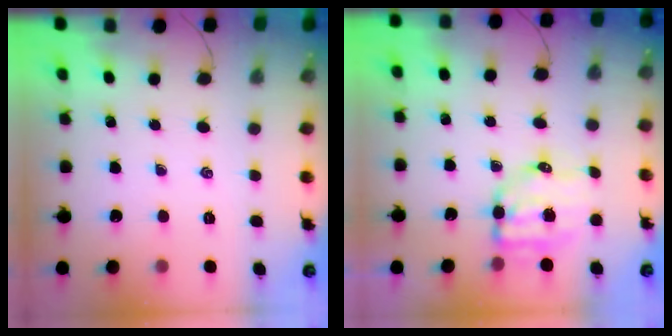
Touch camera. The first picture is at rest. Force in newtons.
{"total": 7.7, "press": 7.6, "slide": 1.3}